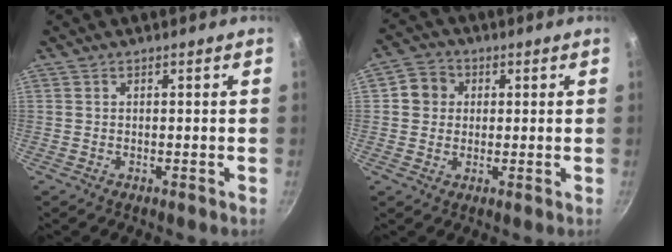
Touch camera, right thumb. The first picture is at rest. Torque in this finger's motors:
{"motor_torque": [-0.54, 0.65, -0.23, 0.05, 0.02]}